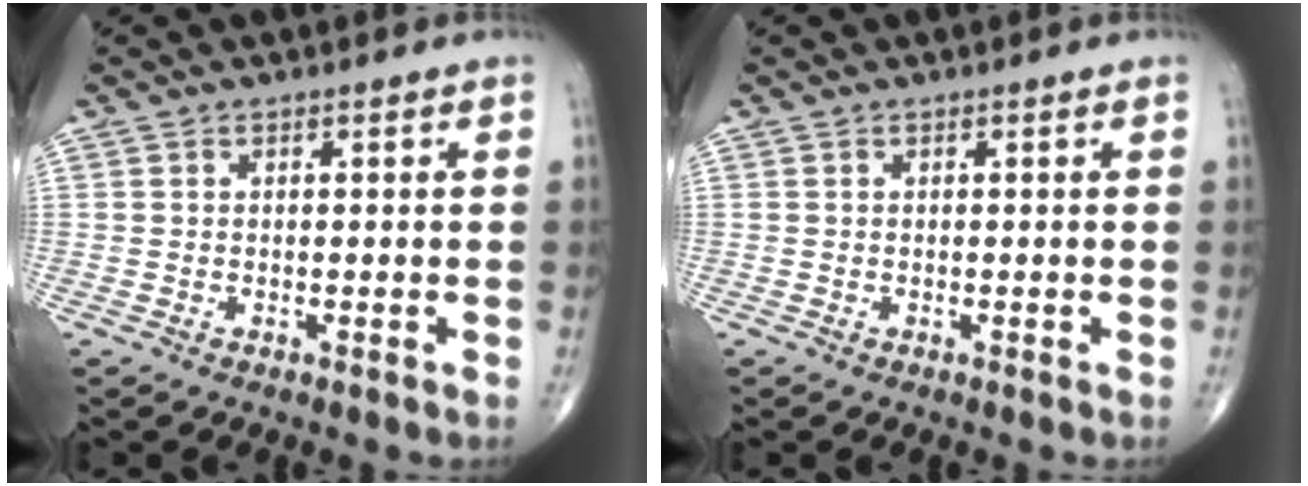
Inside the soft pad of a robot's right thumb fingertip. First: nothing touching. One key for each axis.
{"total": 0.0}